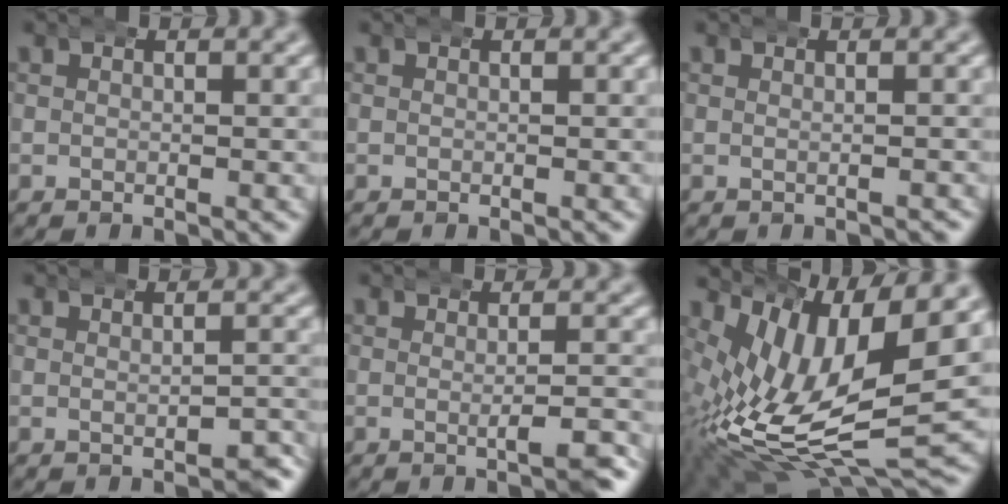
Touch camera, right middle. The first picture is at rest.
{"total": 0.0}
{"total": 0.7, "force": [-0.5, -0.2, 0.4], "torque": [-0.002, 0.008, -0.008]}
{"total": 1.6, "force": [-1.3, 0.1, 1.0], "torque": [-0.008, 0.007, -0.025]}
{"total": 2.3, "force": [-0.8, -0.2, 2.2], "torque": [-0.027, 0.010, -0.021]}
{"total": 13.6, "force": [-0.7, 7.8, 11.1], "torque": [-0.203, -0.040, 0.011]}